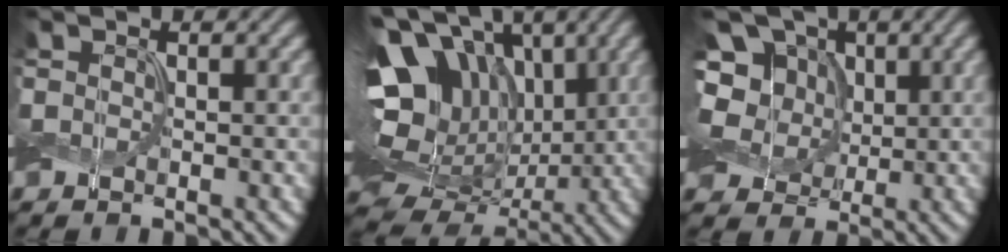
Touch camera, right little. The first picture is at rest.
{"total": 17.3, "force": [3.0, 12.4, 11.7], "torque": [-0.224, 0.010, 0.073]}
{"total": 9.5, "force": [1.3, 8.2, 4.7], "torque": [-0.110, 0.026, 0.006]}